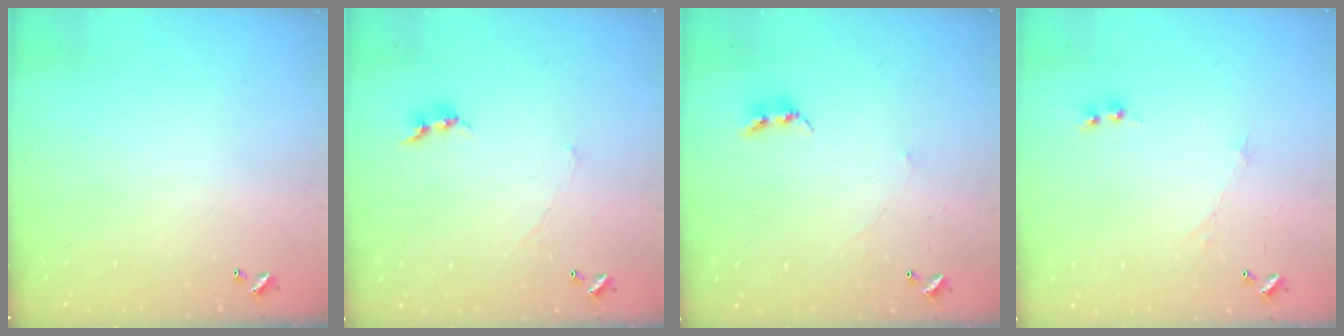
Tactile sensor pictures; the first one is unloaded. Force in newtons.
{"total": 1.0, "press": 0.8, "slide": 0.6}
{"total": 2.7, "press": 2.7, "slide": 0.3}
{"total": 0.0}